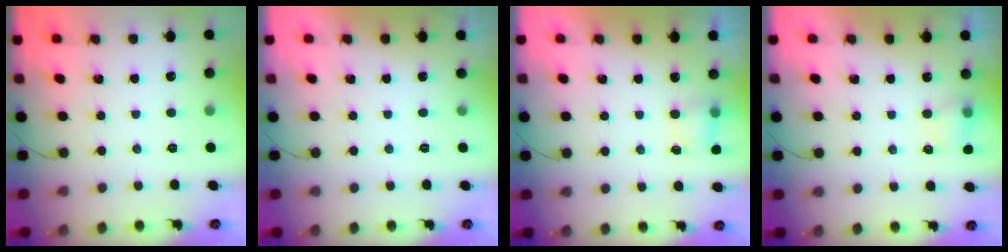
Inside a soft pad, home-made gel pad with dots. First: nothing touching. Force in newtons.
{"total": 0.0}
{"total": 4.2, "press": 4.0, "slide": 1.2}
{"total": 5.3, "press": 5.0, "slide": 1.7}